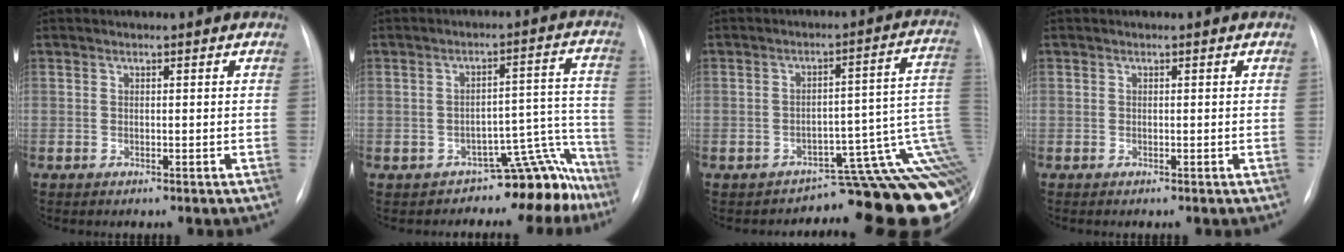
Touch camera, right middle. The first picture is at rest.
{"total": 8.8, "force": [-8.0, 2.9, 2.3], "torque": [0.019, 0.089, -0.112]}
{"total": 13.4, "force": [-9.2, 3.1, 9.2], "torque": [-0.007, 0.077, -0.099]}
{"total": 0.0}